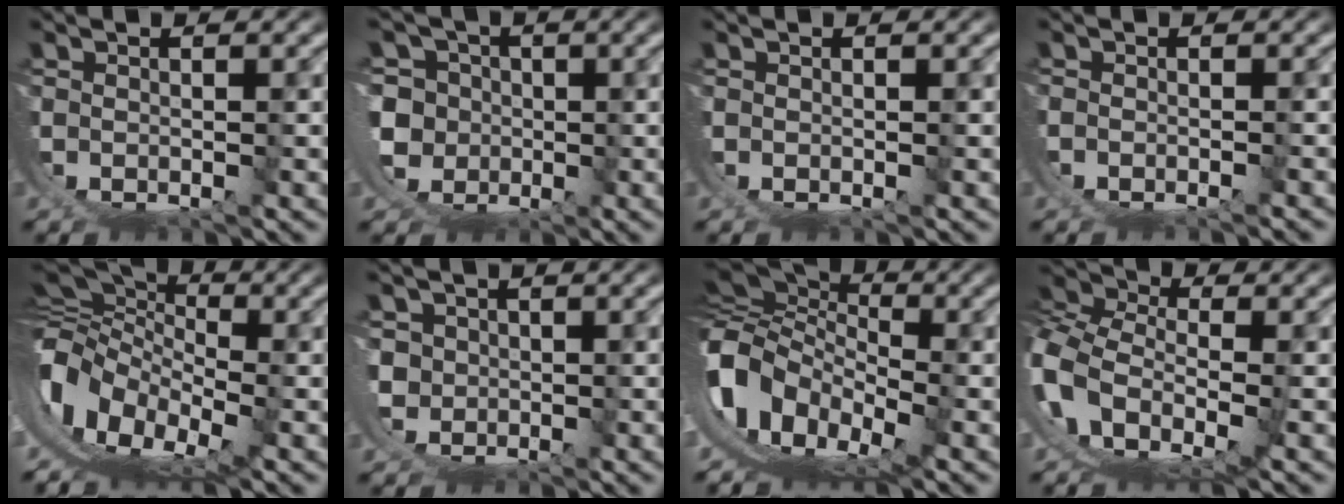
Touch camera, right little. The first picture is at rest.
{"total": 11.7, "force": [-0.7, 11.1, 3.8], "torque": [-0.124, -0.045, -0.011]}
{"total": 0.0}
{"total": 1.0, "force": [-0.9, 0.1, 0.3], "torque": [-0.001, 0.004, -0.017]}
{"total": 13.5, "force": [-1.1, 10.3, 8.7], "torque": [-0.197, -0.037, -0.016]}
{"total": 4.0, "force": [0.4, 3.7, 1.5], "torque": [-0.051, -0.021, 0.015]}
{"total": 14.3, "force": [-1.6, 11.2, 8.7], "torque": [-0.203, -0.044, -0.025]}
{"total": 9.9, "force": [-0.8, 7.5, 6.5], "torque": [-0.169, -0.035, -0.013]}